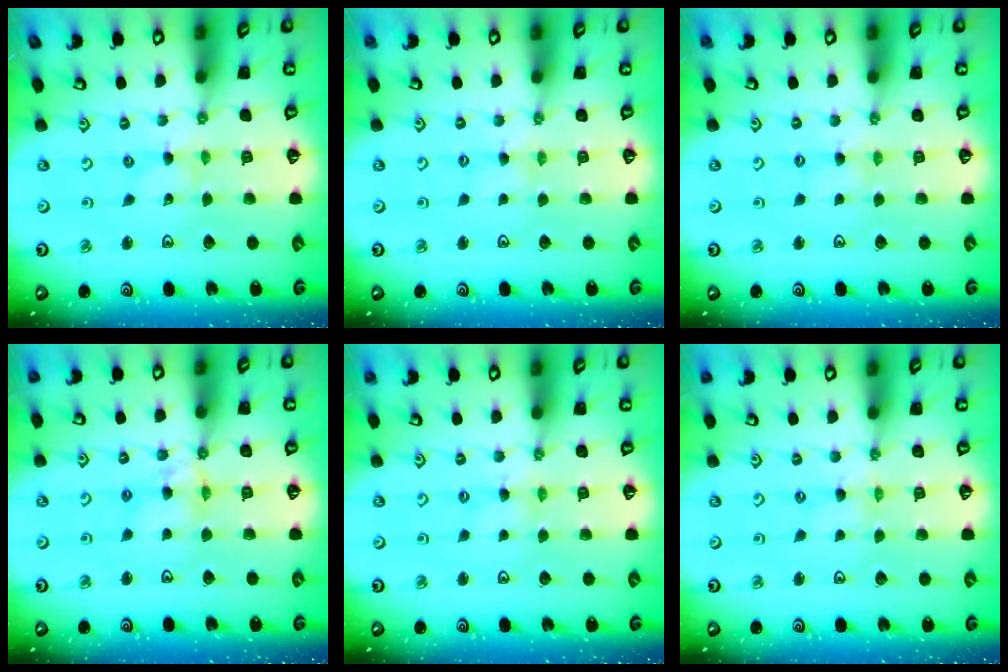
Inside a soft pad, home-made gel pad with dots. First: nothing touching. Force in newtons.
{"total": 1.7, "press": 1.7, "slide": 0.4}
{"total": 1.7, "press": 1.7, "slide": 0.4}
{"total": 7.0, "press": 7.0, "slide": 0.8}
{"total": 2.4, "press": 2.3, "slide": 0.4}
{"total": 0.0}